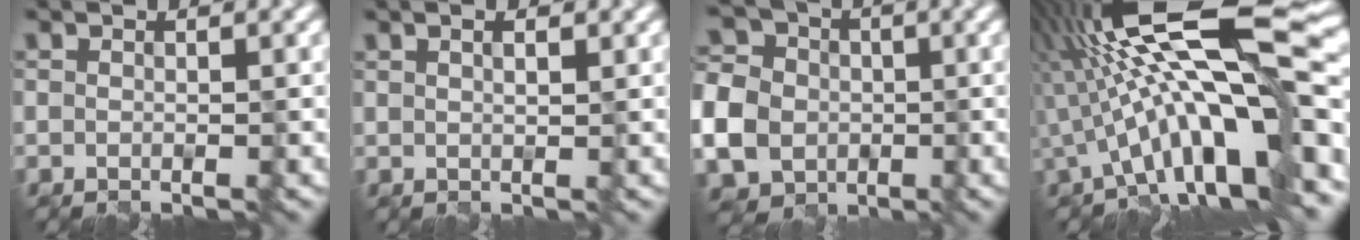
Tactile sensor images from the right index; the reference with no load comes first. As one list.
[{"total": 1.7, "force": [1.2, 0.6, 1.0], "torque": [-0.004, 0.001, 0.007]}, {"total": 9.4, "force": [-2.0, 8.2, 4.1], "torque": [-0.102, -0.005, -0.061]}, {"total": 15.7, "force": [-0.1, 4.0, 15.2], "torque": [-0.237, 0.027, -0.003]}]